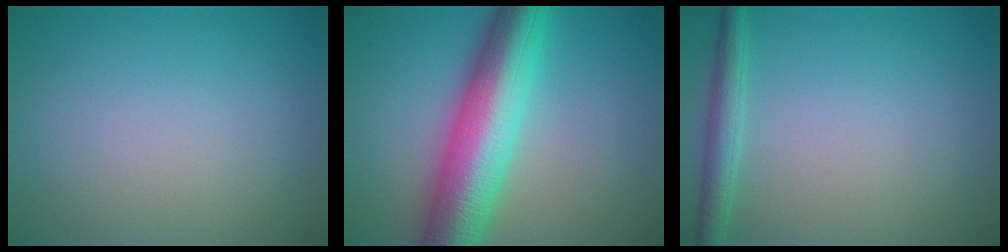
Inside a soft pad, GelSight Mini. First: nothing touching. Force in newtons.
{"total": 10.1, "press": 10.1, "slide": 0.2}
{"total": 2.3, "press": 2.3, "slide": 0.1}